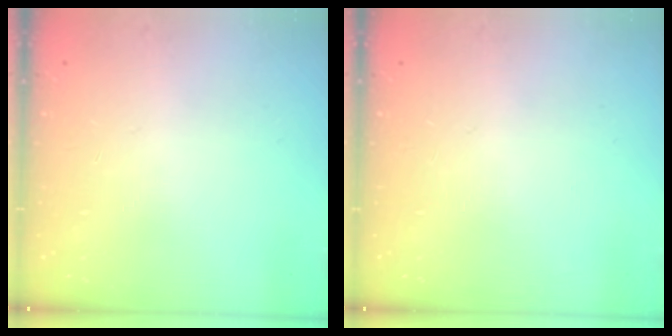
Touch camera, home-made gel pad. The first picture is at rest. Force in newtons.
{"total": 0.0}